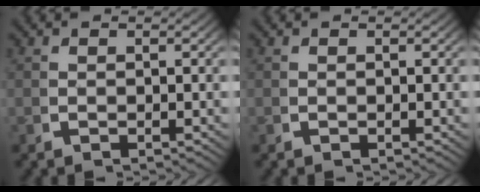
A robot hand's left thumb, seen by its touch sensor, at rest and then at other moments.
{"total": 0.0}